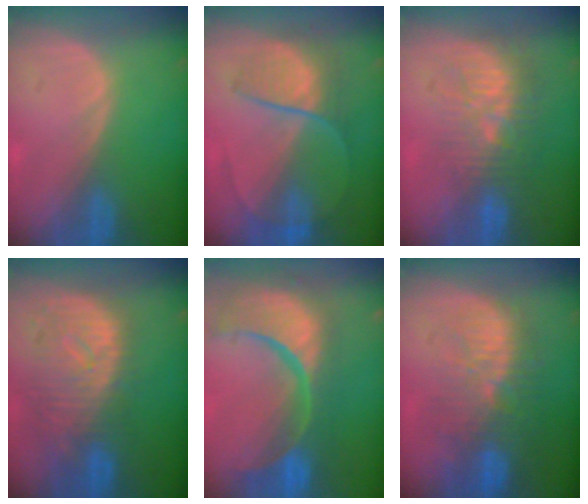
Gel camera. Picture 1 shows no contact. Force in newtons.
{"total": 6.9, "press": 6.6, "slide": 1.7}
{"total": 9.2, "press": 8.5, "slide": 3.4}
{"total": 10.9, "press": 9.7, "slide": 4.9}
{"total": 15.0, "press": 11.9, "slide": 9.2}
{"total": 11.3, "press": 9.9, "slide": 5.5}